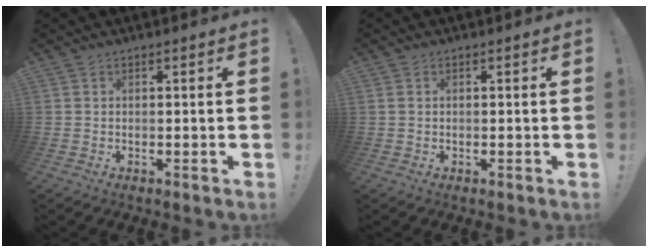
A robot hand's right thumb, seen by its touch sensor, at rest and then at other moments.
{"total": 0.6, "force": [0.2, 0.4, 0.3], "torque": [-0.011, 0.003, 0.006]}